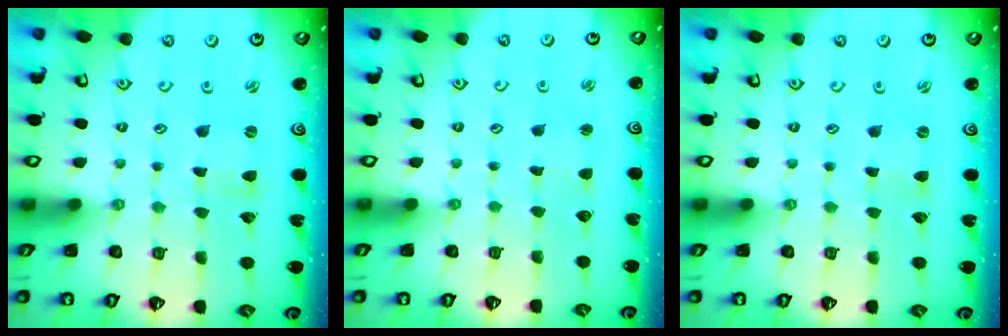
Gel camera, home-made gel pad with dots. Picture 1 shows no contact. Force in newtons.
{"total": 1.0, "press": 0.9, "slide": 0.1}
{"total": 0.0}